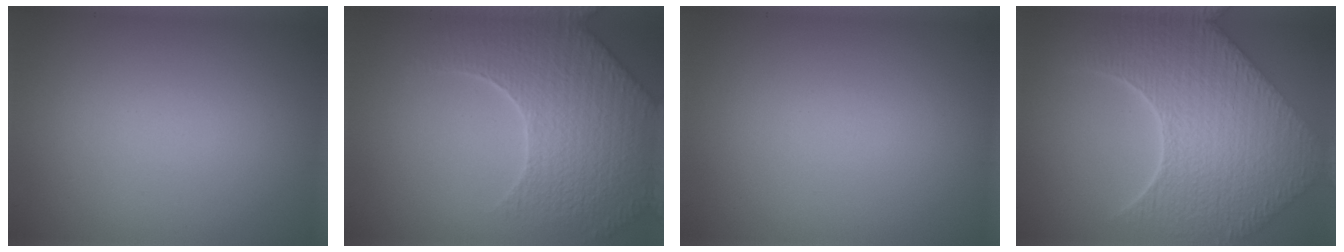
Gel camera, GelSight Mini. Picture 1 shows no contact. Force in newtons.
{"total": 7.5, "press": 5.7, "slide": 4.9}
{"total": 0.0}
{"total": 9.8, "press": 7.2, "slide": 6.6}